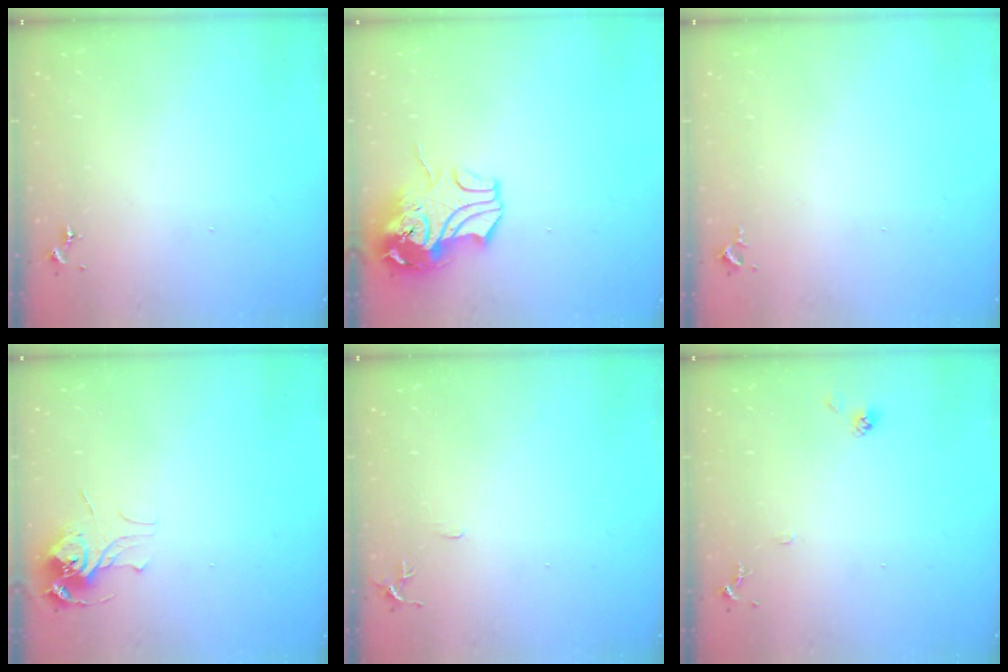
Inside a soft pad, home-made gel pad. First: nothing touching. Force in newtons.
{"total": 12.4, "press": 12.3, "slide": 2.0}
{"total": 2.6, "press": 2.6, "slide": 0.4}
{"total": 7.8, "press": 7.7, "slide": 0.7}
{"total": 5.3, "press": 5.2, "slide": 0.6}
{"total": 7.8, "press": 7.7, "slide": 0.6}